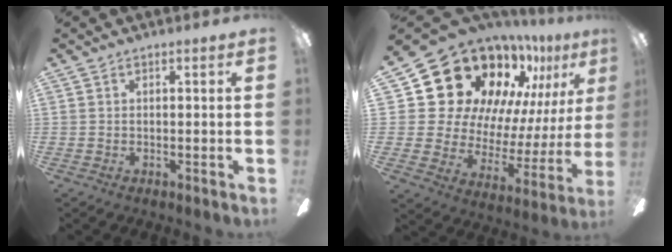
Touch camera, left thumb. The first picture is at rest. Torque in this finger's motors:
{"motor_torque": [2.49, 2.51, 1.58, -1.19, 0.17]}